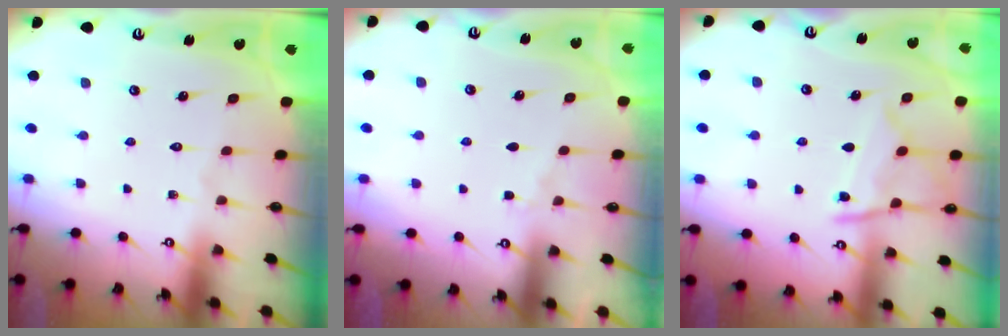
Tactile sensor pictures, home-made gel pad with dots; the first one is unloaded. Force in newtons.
{"total": 2.8, "press": 2.8, "slide": 0.5}
{"total": 10.4, "press": 10.4, "slide": 1.0}